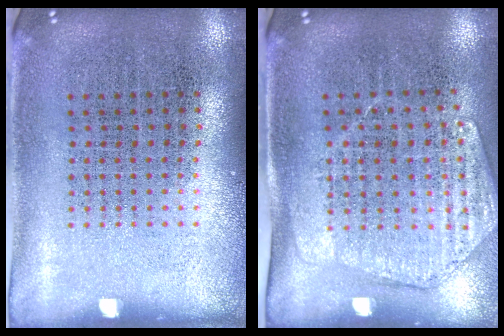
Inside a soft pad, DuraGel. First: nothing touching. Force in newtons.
{"total": 1.6, "press": 1.4, "slide": 0.8}